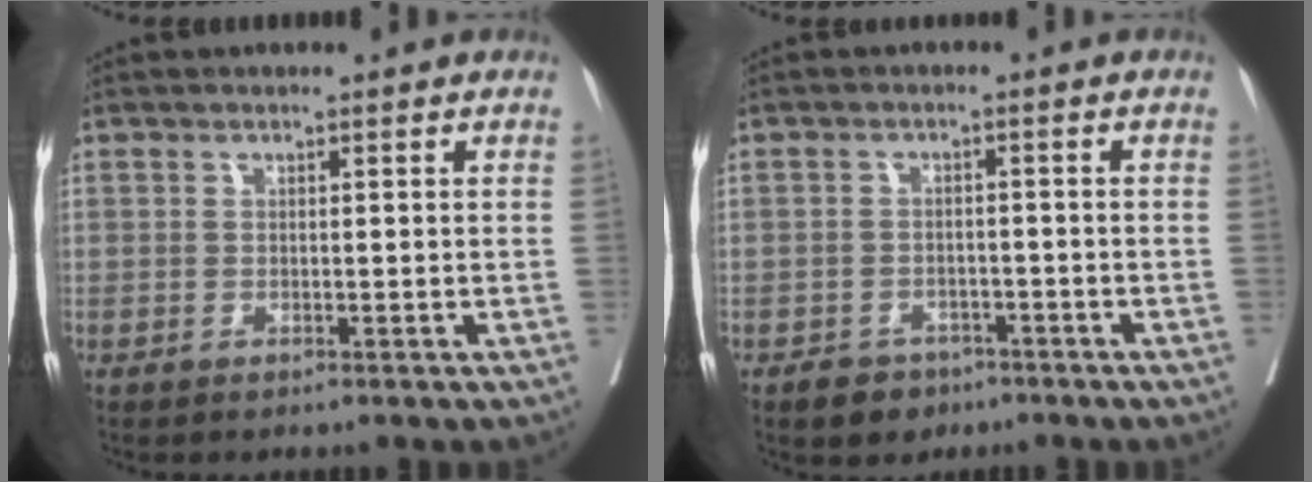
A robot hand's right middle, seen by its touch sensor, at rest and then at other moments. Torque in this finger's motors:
{"motor_torque": [0.38, -0.39, 0.03, 0.02]}